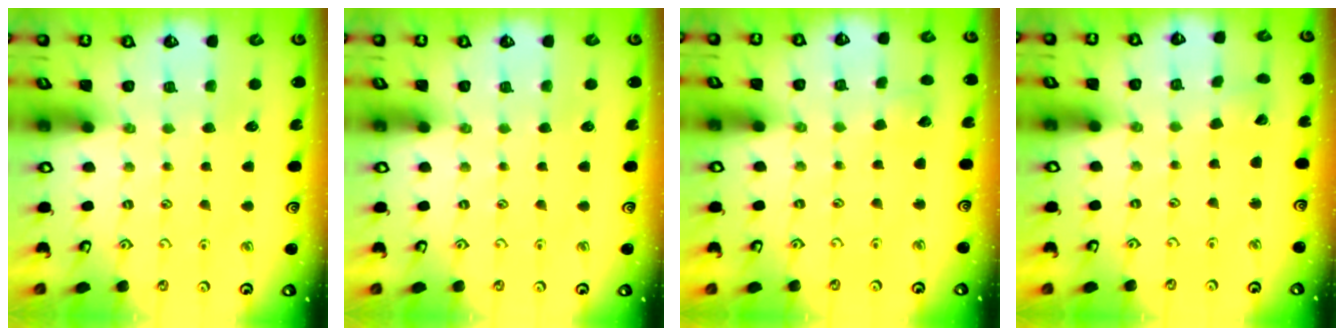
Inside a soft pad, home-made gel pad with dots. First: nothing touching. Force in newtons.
{"total": 0.0}
{"total": 2.8, "press": 2.7, "slide": 0.3}
{"total": 2.3, "press": 2.3, "slide": 0.1}